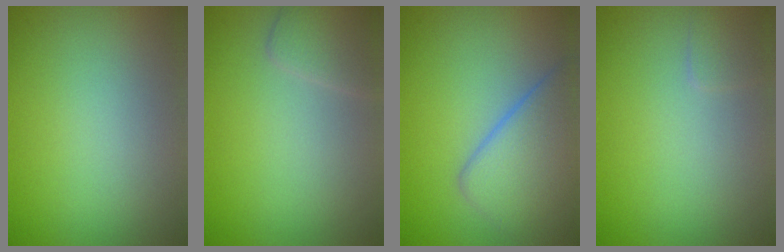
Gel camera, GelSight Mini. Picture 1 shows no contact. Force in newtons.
{"total": 2.3, "press": 2.3, "slide": 0.1}
{"total": 6.0, "press": 6.0, "slide": 0.4}
{"total": 0.9, "press": 0.9, "slide": 0.1}